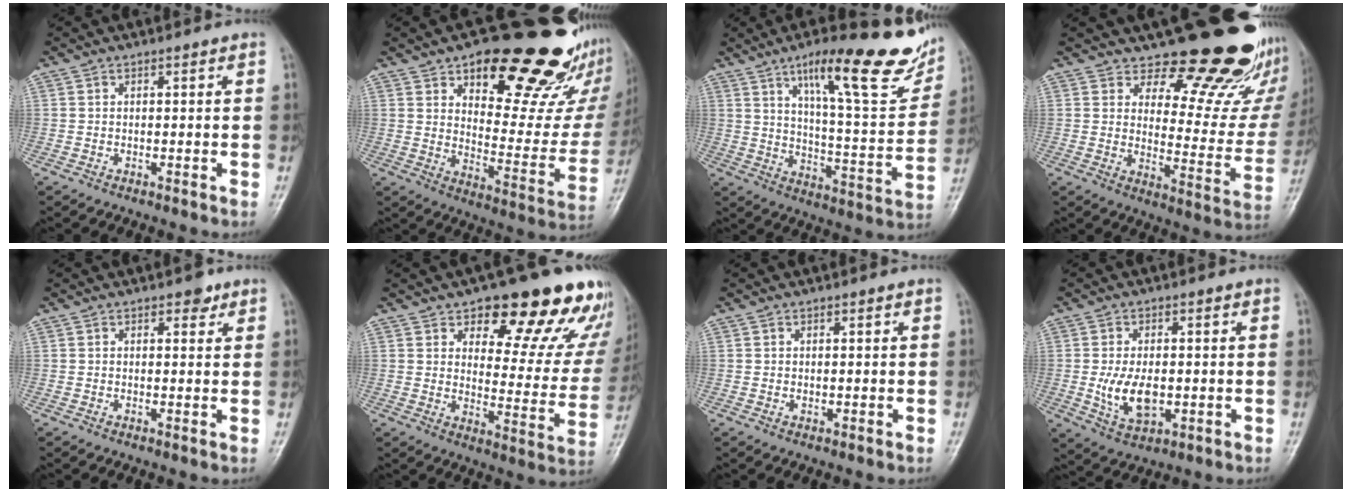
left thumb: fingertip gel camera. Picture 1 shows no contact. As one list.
[{"total": 27.3, "force": [17.1, 11.1, 18.2], "torque": [-0.192, -0.084, 0.240]}, {"total": 23.0, "force": [13.8, 5.4, 17.6], "torque": [-0.214, -0.050, 0.207]}, {"total": 18.8, "force": [15.4, 7.0, 8.1], "torque": [-0.042, -0.135, 0.189]}, {"total": 2.3, "force": [1.5, 1.3, 1.2], "torque": [-0.002, -0.006, 0.017]}, {"total": 20.3, "force": [13.6, 8.0, 12.7], "torque": [-0.105, -0.078, 0.173]}, {"total": 0.8, "force": [0.3, 0.6, 0.4], "torque": [-0.003, -0.001, 0.004]}, {"total": 8.0, "force": [-0.8, 4.7, 6.4], "torque": [-0.109, -0.012, -0.007]}]